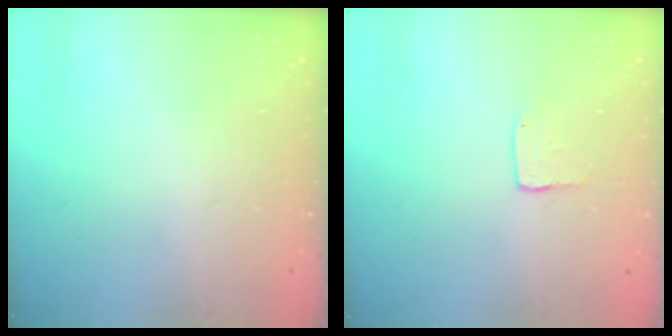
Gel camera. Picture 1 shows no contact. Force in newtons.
{"total": 3.2, "press": 3.2, "slide": 0.2}